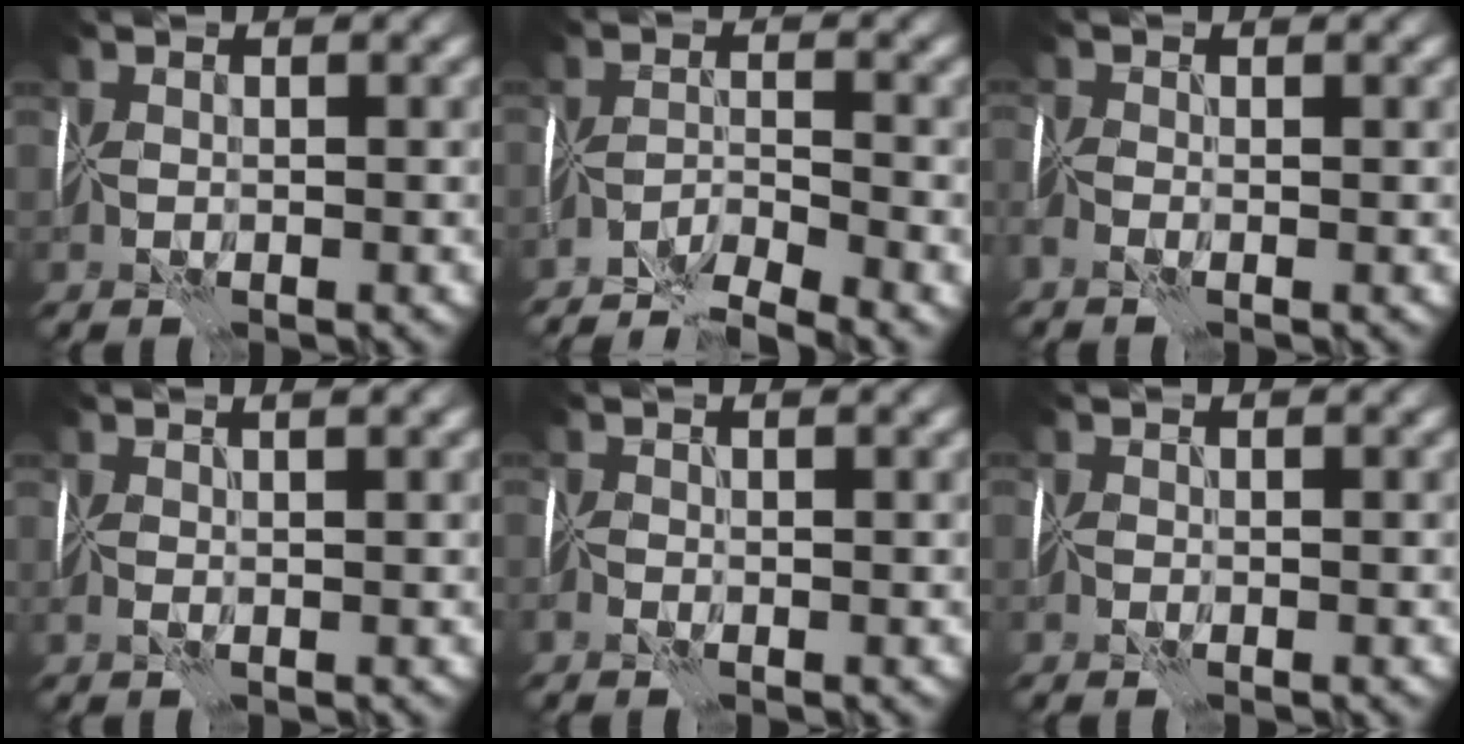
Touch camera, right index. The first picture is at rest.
{"total": 3.9, "force": [-3.6, -1.6, 0.3], "torque": [0.003, -0.006, -0.070]}
{"total": 1.8, "force": [-1.3, 0.5, 1.1], "torque": [-0.027, -0.005, -0.030]}
{"total": 1.3, "force": [0.4, -0.4, 1.2], "torque": [-0.019, 0.001, 0.007]}
{"total": 1.0, "force": [-0.7, 0.1, 0.7], "torque": [-0.012, -0.006, -0.013]}
{"total": 0.6, "force": [-0.5, 0.2, 0.3], "torque": [-0.004, -0.004, -0.010]}